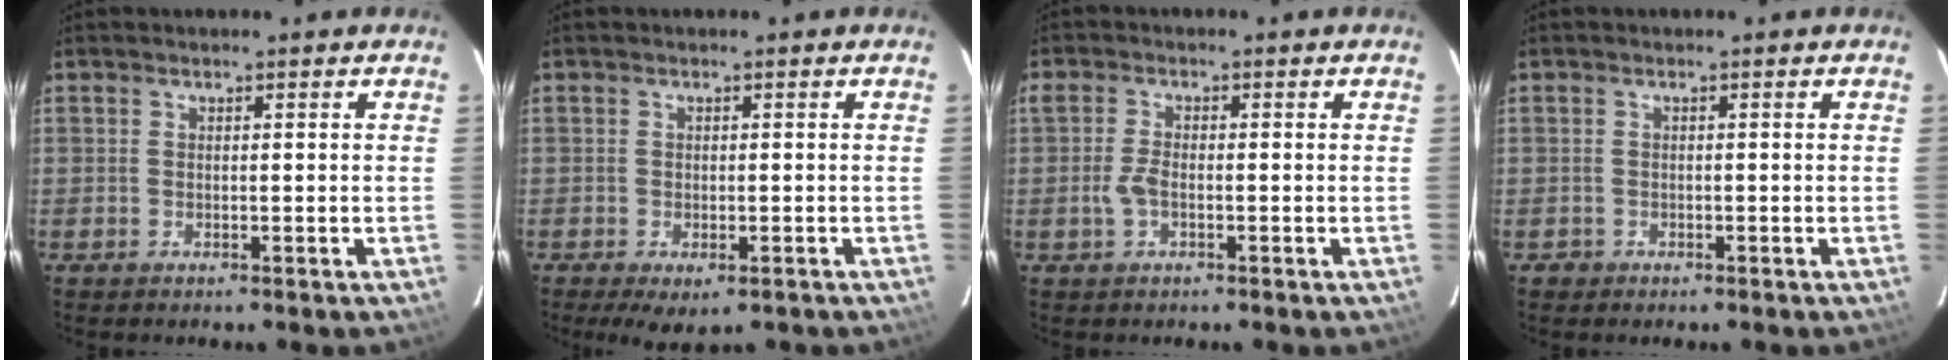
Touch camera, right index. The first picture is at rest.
{"total": 5.1, "force": [-2.9, 2.5, 3.4], "torque": [-0.064, -0.024, -0.041]}
{"total": 2.9, "force": [-1.0, 1.4, 2.4], "torque": [-0.058, 0.003, -0.020]}
{"total": 1.3, "force": [-0.7, 1.2, 0.1], "torque": [-0.004, 0.005, -0.007]}